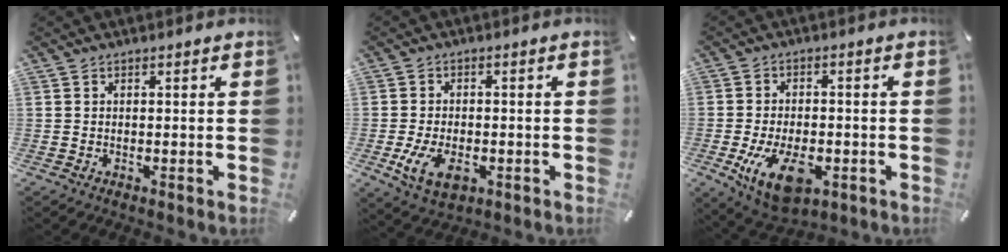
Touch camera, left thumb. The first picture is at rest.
{"total": 7.6, "force": [-2.2, 5.0, 5.2], "torque": [-0.115, 0.001, -0.044]}
{"total": 12.1, "force": [-4.2, 6.9, 9.0], "torque": [-0.169, -0.001, -0.074]}